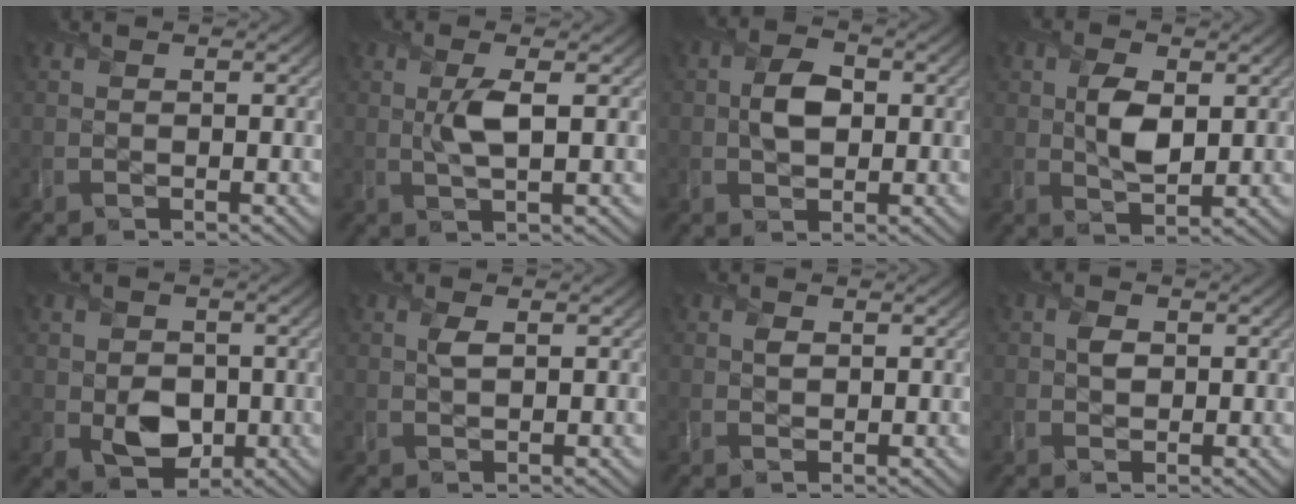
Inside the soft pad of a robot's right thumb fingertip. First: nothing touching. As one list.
[{"total": 3.8, "force": [0.6, 1.1, 3.5], "torque": [-0.075, -0.002, 0.009]}, {"total": 4.3, "force": [0.2, 3.0, 3.1], "torque": [-0.066, 0.000, -0.002]}, {"total": 5.1, "force": [0.9, 3.1, 3.9], "torque": [-0.080, -0.006, 0.015]}, {"total": 5.5, "force": [-0.7, 4.4, 3.1], "torque": [-0.068, -0.017, -0.011]}, {"total": 1.7, "force": [0.5, 0.8, 1.4], "torque": [-0.033, -0.003, 0.009]}, {"total": 1.3, "force": [0.4, 1.0, 0.7], "torque": [-0.016, -0.002, 0.005]}, {"total": 2.0, "force": [0.3, 1.6, 1.2], "torque": [-0.025, -0.002, 0.001]}]